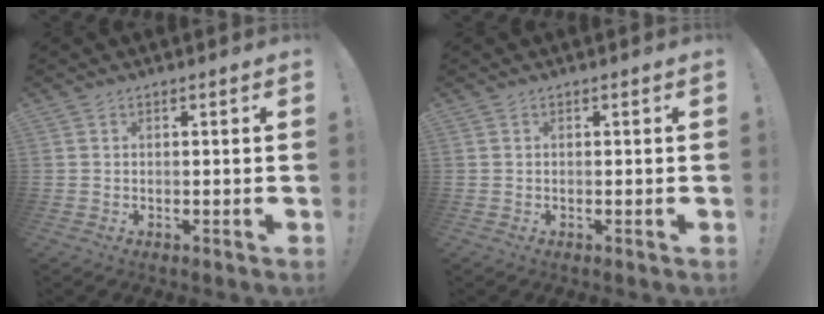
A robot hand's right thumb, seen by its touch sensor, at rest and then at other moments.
{"total": 0.0}